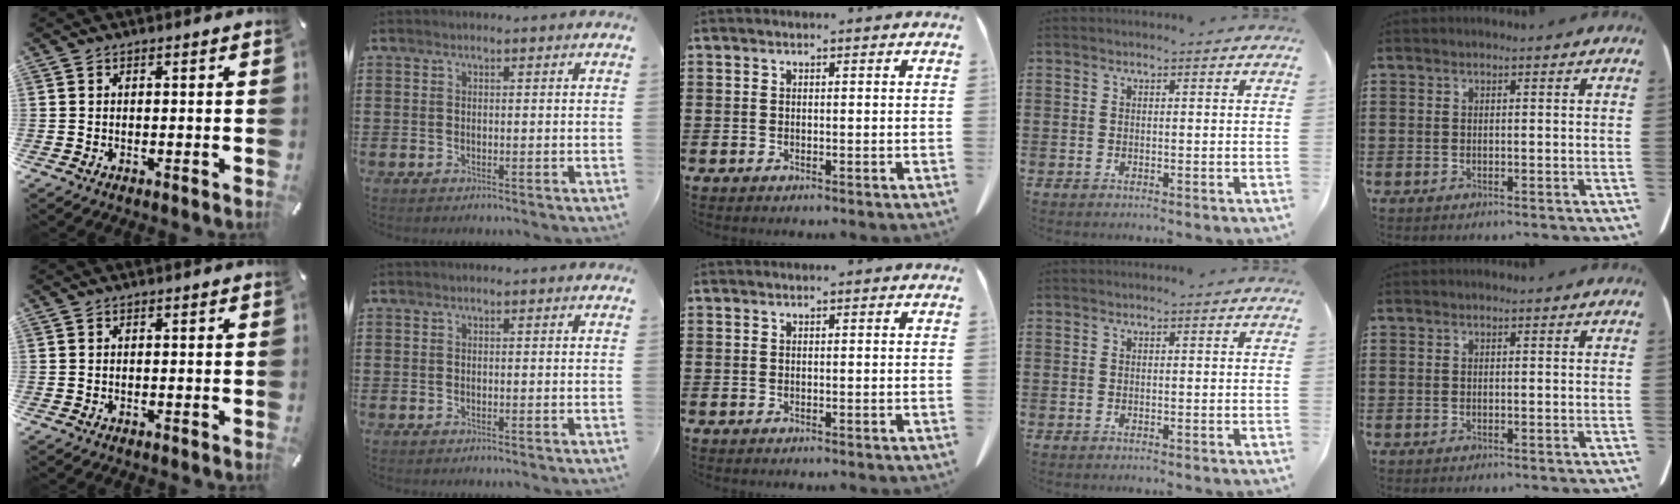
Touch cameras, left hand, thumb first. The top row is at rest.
{}